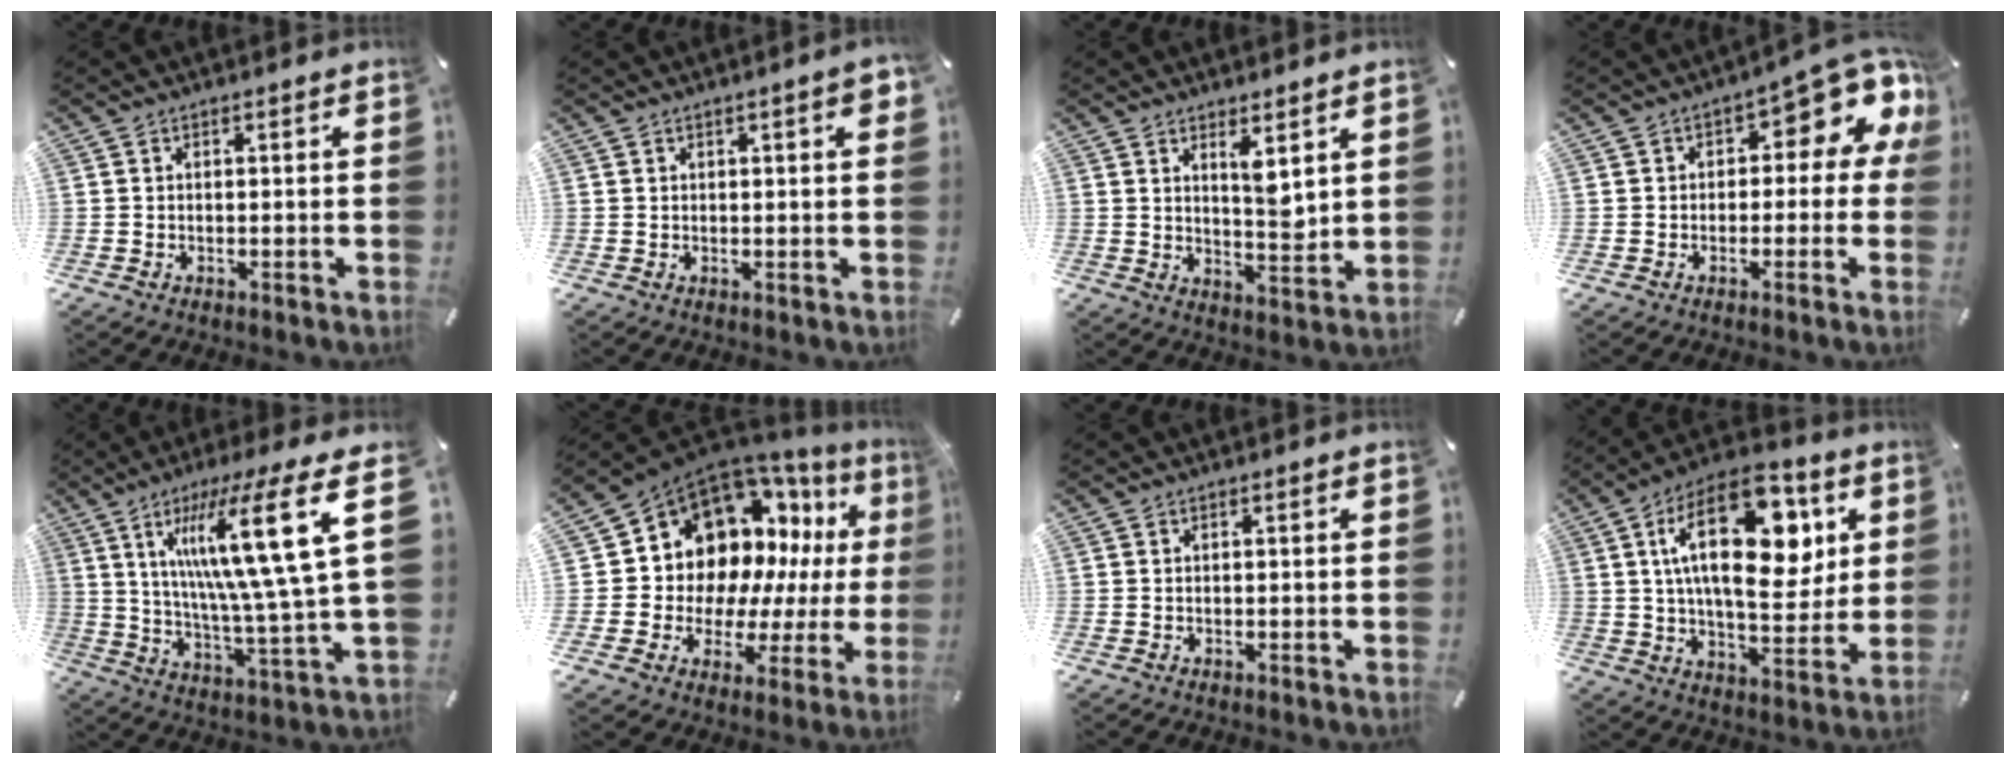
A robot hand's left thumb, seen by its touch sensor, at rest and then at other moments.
{"total": 3.0, "force": [1.1, 0.8, 2.7], "torque": [-0.043, 0.001, 0.016]}
{"total": 6.0, "force": [3.9, 1.9, 4.1], "torque": [-0.060, -0.031, 0.063]}
{"total": 9.8, "force": [4.5, 4.7, 7.4], "torque": [-0.091, -0.036, 0.076]}
{"total": 24.8, "force": [9.2, 3.8, 22.7], "torque": [-0.402, -0.046, 0.125]}
{"total": 14.3, "force": [7.6, 11.1, 5.0], "torque": [-0.077, -0.095, 0.151]}
{"total": 0.0}
{"total": 23.4, "force": [7.2, 12.0, 18.7], "torque": [-0.309, -0.009, 0.111]}